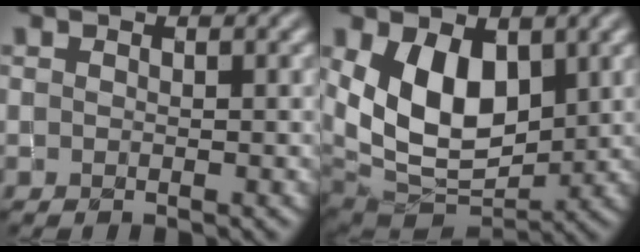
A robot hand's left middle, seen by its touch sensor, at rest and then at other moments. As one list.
[{"total": 8.6, "force": [2.0, 5.3, 6.5], "torque": [-0.121, -0.012, 0.035]}]